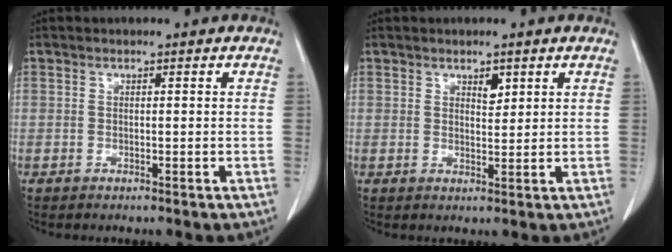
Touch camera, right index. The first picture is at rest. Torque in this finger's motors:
{"motor_torque": [0.07, -0.01, 0.00, 0.01]}